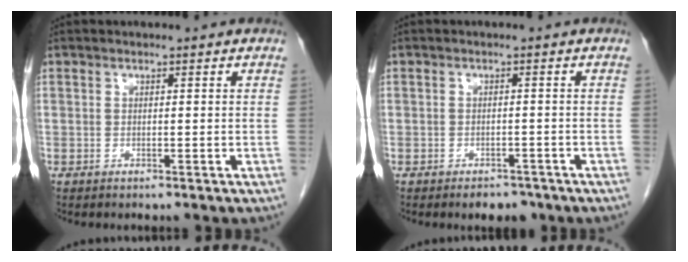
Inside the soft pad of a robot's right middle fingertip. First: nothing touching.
{"total": 2.9, "force": [-2.2, 1.6, 1.0], "torque": [-0.008, 0.004, -0.023]}